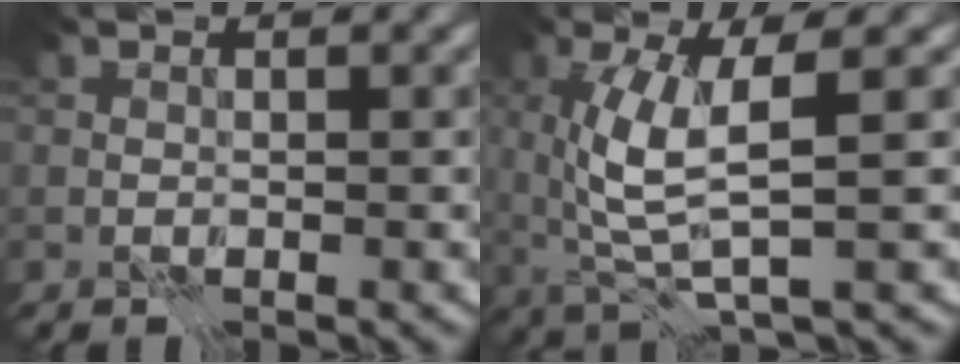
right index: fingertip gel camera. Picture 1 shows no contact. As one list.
[{"total": 5.1, "force": [1.2, 0.6, 4.9], "torque": [-0.113, 0.001, 0.029]}]